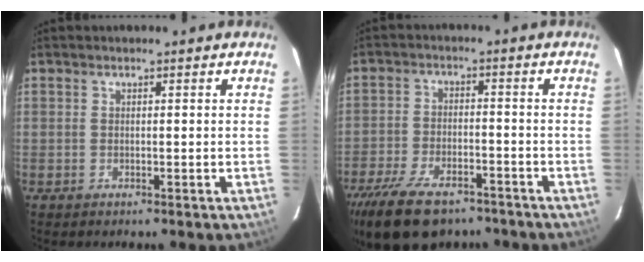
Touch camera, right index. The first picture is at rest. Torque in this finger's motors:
{"motor_torque": [1.41, -0.73, 0.57, 0.16]}